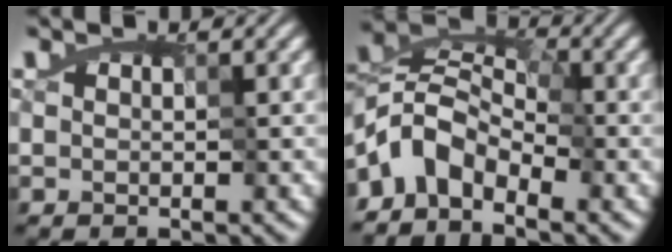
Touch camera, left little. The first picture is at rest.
{"total": 5.3, "force": [-4.8, 2.1, 0.8], "torque": [-0.008, 0.003, -0.106]}